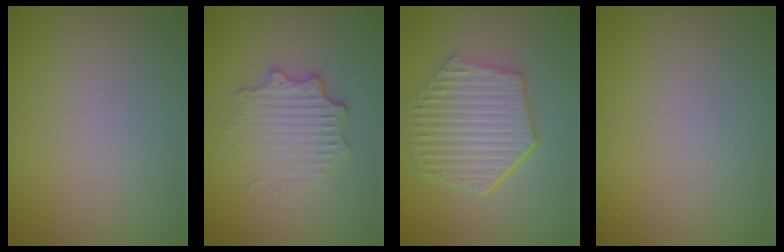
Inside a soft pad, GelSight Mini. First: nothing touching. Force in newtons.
{"total": 3.4, "press": 2.6, "slide": 2.2}
{"total": 6.2, "press": 4.6, "slide": 4.1}
{"total": 0.0}